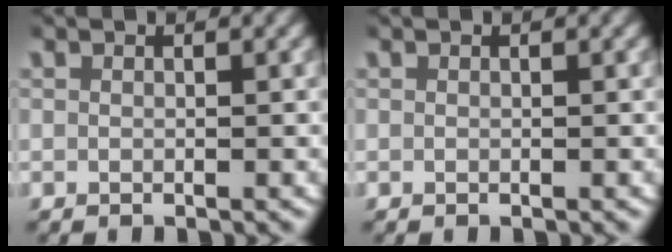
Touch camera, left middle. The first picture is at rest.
{"total": 0.0}